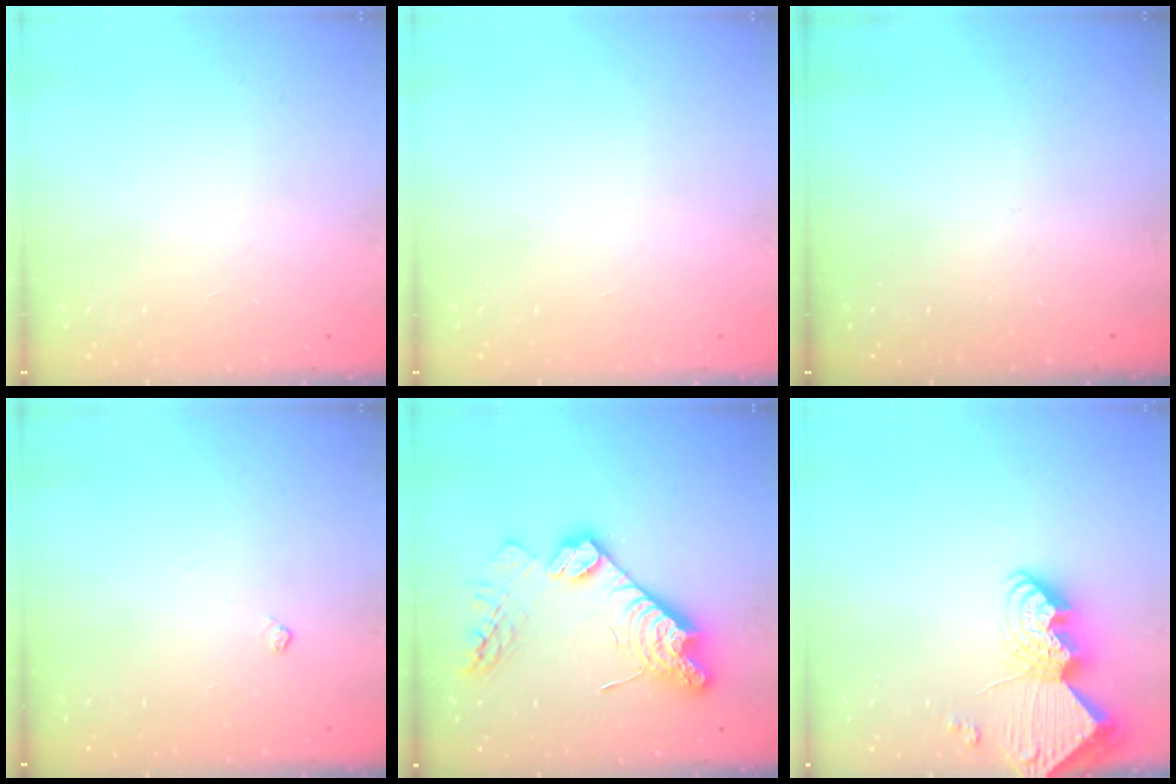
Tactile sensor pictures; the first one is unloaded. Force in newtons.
{"total": 0.0}
{"total": 0.0}
{"total": 3.2, "press": 3.1, "slide": 0.5}
{"total": 17.6, "press": 17.6, "slide": 1.3}
{"total": 10.2, "press": 10.1, "slide": 0.7}